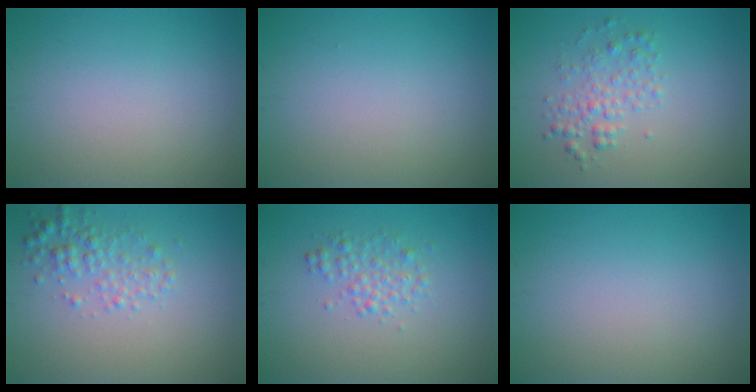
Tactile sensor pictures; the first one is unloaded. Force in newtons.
{"total": 0.0}
{"total": 2.4, "press": 2.4, "slide": 0.1}
{"total": 2.5, "press": 2.5, "slide": 0.1}
{"total": 2.0, "press": 2.0, "slide": 0.1}
{"total": 0.0}